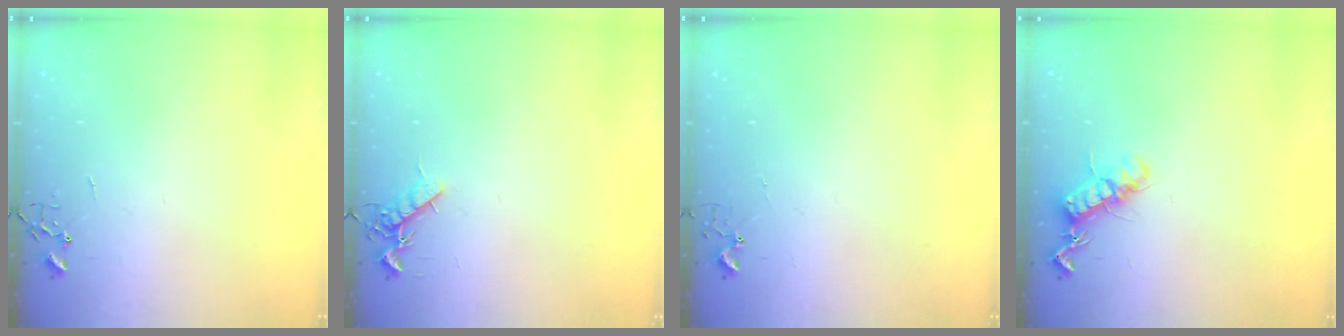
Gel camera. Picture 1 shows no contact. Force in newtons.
{"total": 7.7, "press": 7.7, "slide": 1.1}
{"total": 2.9, "press": 2.9, "slide": 0.3}
{"total": 12.5, "press": 12.5, "slide": 0.4}